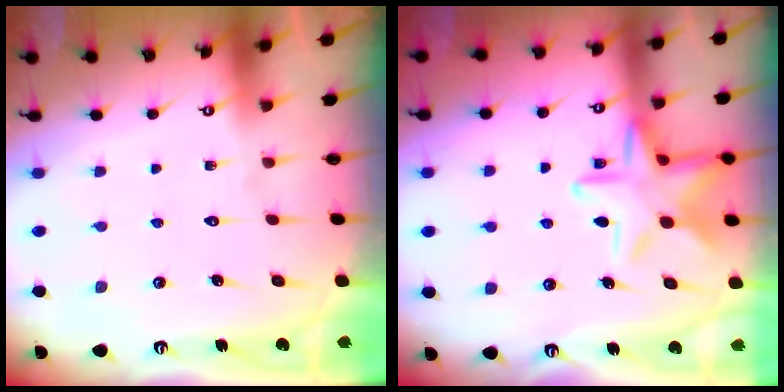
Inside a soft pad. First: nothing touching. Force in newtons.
{"total": 14.6, "press": 14.5, "slide": 1.1}